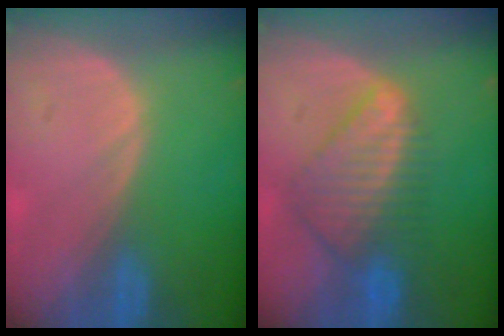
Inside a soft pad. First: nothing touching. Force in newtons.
{"total": 8.4, "press": 7.3, "slide": 4.1}